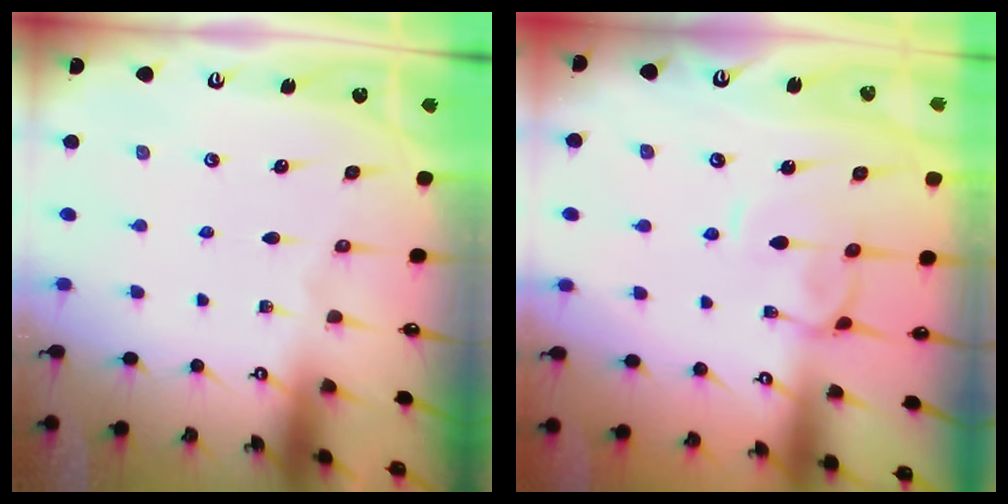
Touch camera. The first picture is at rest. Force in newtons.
{"total": 0.9, "press": 0.6, "slide": 0.6}